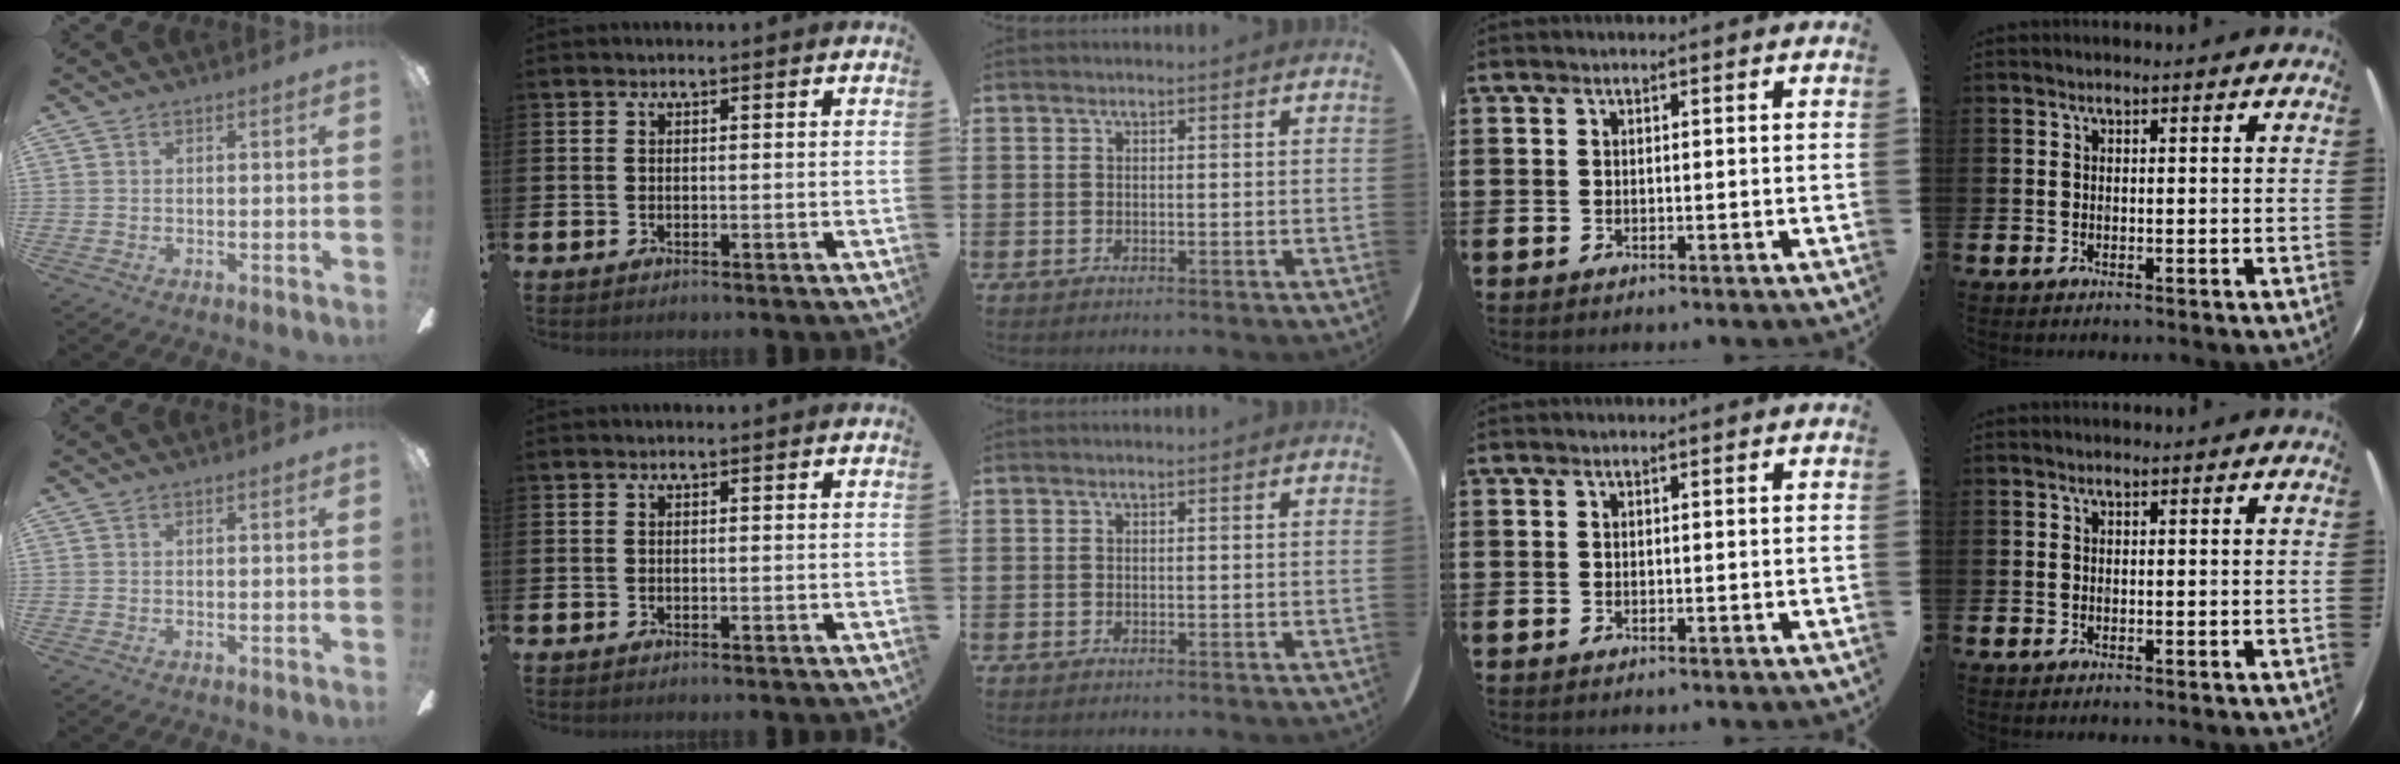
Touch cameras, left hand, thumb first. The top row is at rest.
{}